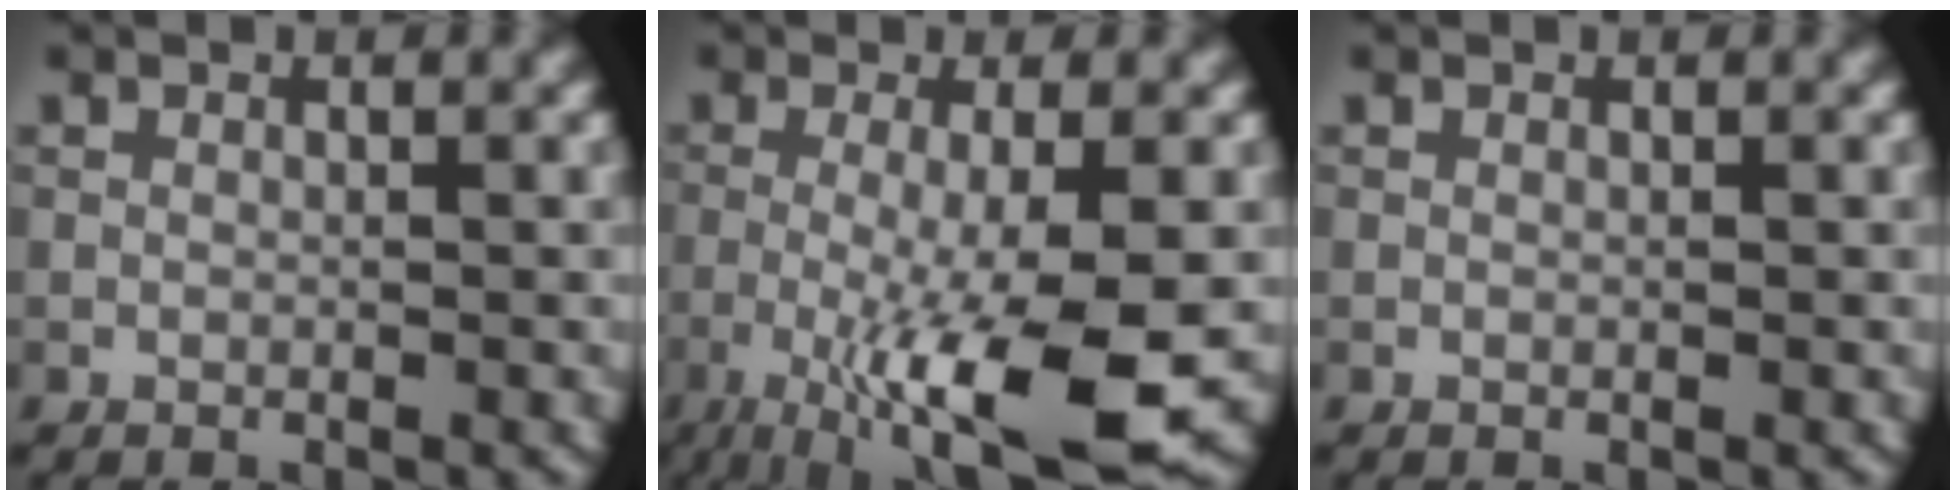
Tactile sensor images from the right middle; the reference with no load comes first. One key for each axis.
{"total": 9.2, "fx": -2.7, "fy": 1.7, "fz": 8.6, "tx": -0.143, "ty": -0.017, "tz": -0.045}
{"total": 0.0}